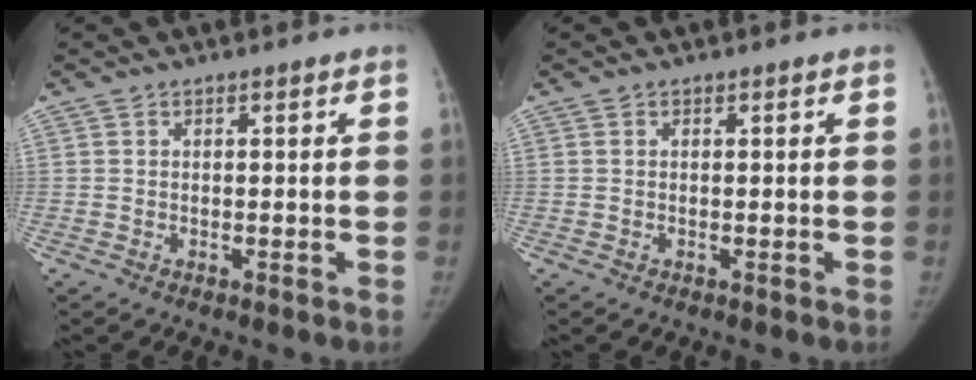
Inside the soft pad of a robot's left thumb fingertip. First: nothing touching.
{"total": 0.0}